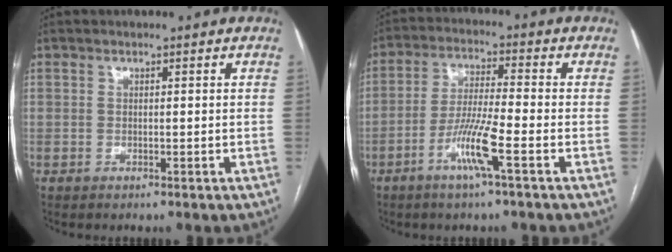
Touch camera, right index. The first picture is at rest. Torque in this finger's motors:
{"motor_torque": [0.26, -0.28, 0.26, 0.11]}